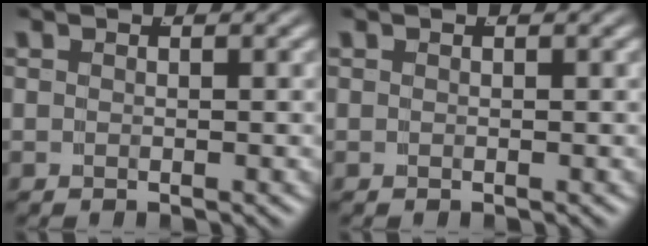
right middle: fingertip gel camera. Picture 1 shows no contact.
{"total": 0.0}